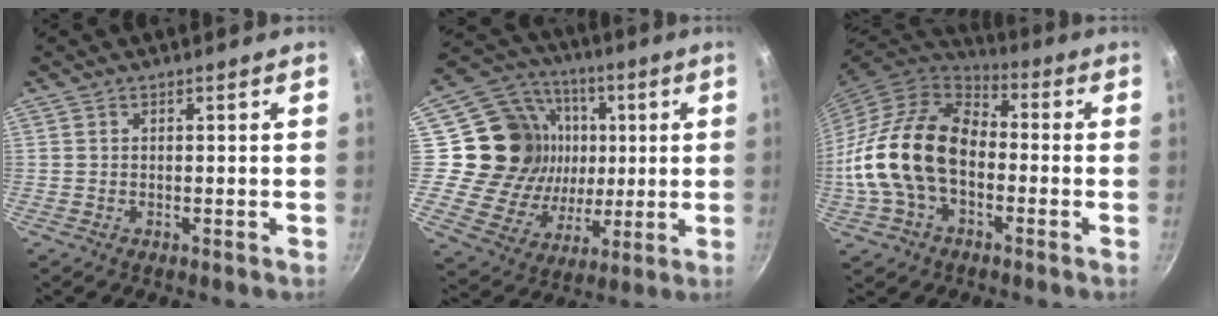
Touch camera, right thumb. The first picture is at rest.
{"total": 21.0, "force": [2.8, 18.0, 10.4], "torque": [-0.164, 0.014, 0.056]}
{"total": 19.8, "force": [-2.5, 13.0, 14.7], "torque": [-0.258, 0.037, -0.059]}